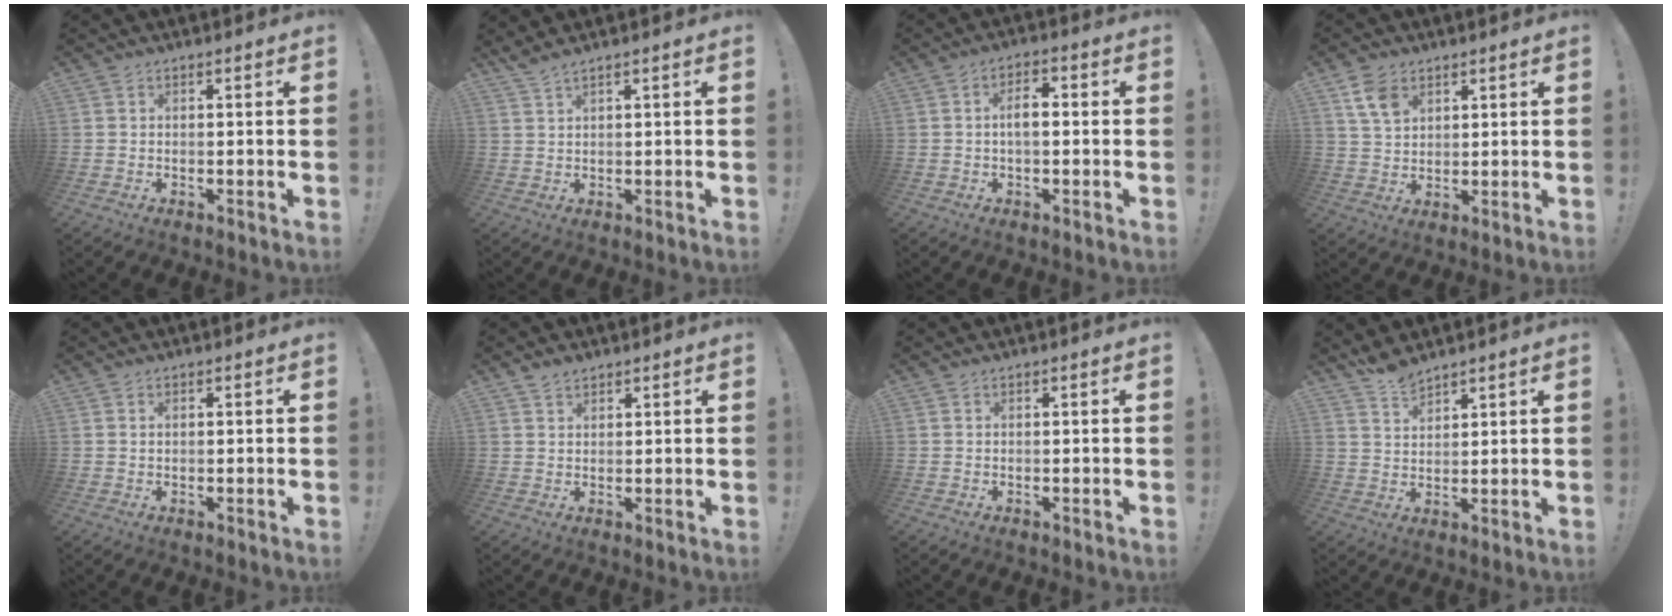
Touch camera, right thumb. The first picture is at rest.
{"total": 2.3, "force": [1.9, -0.2, 1.3], "torque": [-0.026, -0.010, 0.033]}
{"total": 5.1, "force": [-0.1, 2.4, 4.5], "torque": [-0.067, 0.007, -0.005]}
{"total": 7.6, "force": [4.0, 5.0, 4.0], "torque": [-0.066, -0.012, 0.080]}
{"total": 0.6, "force": [0.5, 0.3, 0.1], "torque": [-0.007, 0.003, 0.010]}
{"total": 2.3, "force": [1.9, 1.2, 0.7], "torque": [-0.014, -0.008, 0.035]}
{"total": 0.0}
{"total": 4.9, "force": [4.5, 1.4, 1.4], "torque": [-0.023, -0.030, 0.084]}